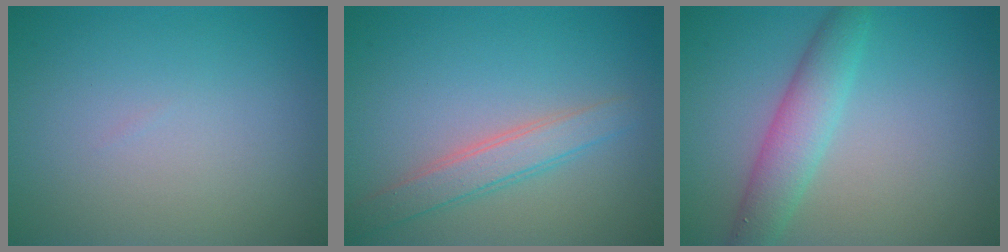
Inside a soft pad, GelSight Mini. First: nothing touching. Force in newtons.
{"total": 2.8, "press": 2.8, "slide": 0.2}
{"total": 3.8, "press": 3.8, "slide": 0.1}